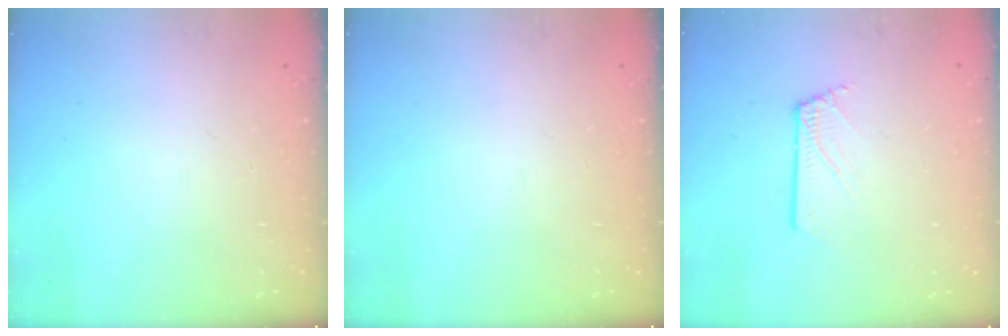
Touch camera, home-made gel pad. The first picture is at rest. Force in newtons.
{"total": 0.0}
{"total": 1.0, "press": 1.0, "slide": 0.1}